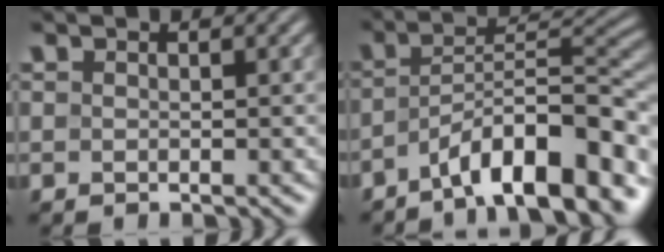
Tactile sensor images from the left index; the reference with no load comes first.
{"total": 10.8, "force": [-6.3, 3.1, 8.2], "torque": [-0.107, 0.013, -0.112]}